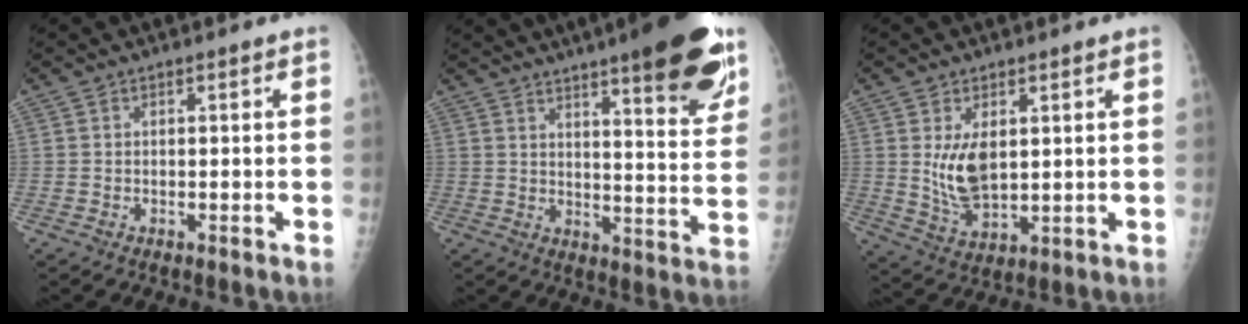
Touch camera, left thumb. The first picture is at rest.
{"total": 23.6, "force": [15.6, 3.6, 17.3], "torque": [-0.219, -0.073, 0.219]}
{"total": 8.1, "force": [1.9, 4.5, 6.5], "torque": [-0.106, -0.023, 0.051]}